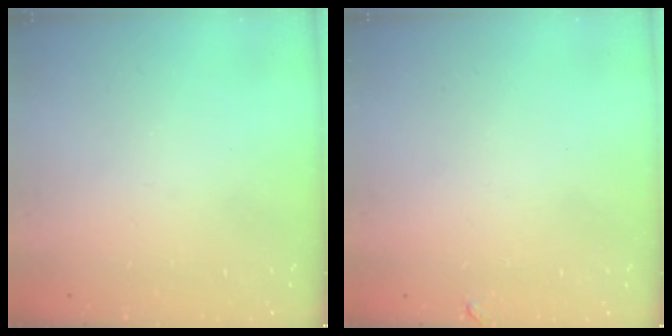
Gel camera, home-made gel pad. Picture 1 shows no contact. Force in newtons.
{"total": 0.0}